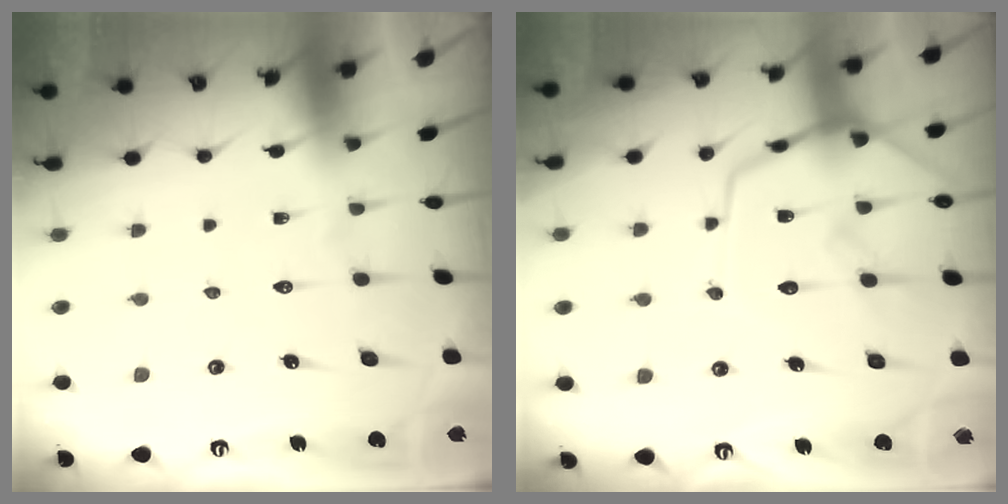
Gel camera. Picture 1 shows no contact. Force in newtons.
{"total": 13.7, "press": 13.7, "slide": 1.3}